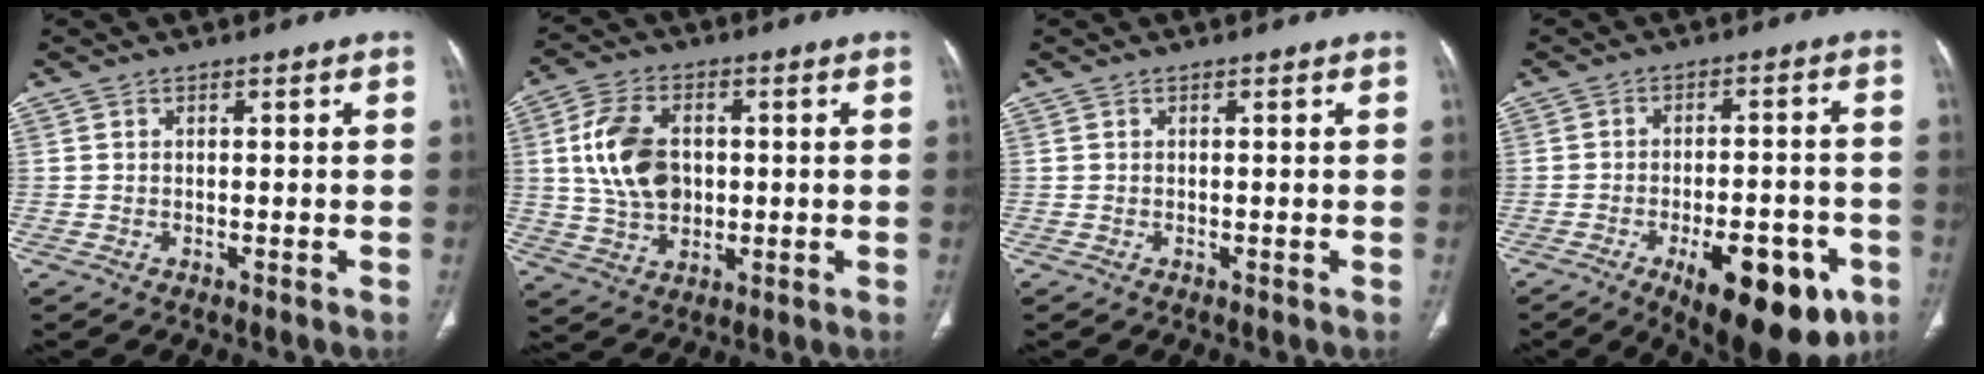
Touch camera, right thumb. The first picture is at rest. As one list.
[{"total": 12.2, "force": [1.4, 8.3, 8.8], "torque": [-0.159, 0.003, 0.031]}, {"total": 0.0}, {"total": 17.5, "force": [-8.1, 7.4, 13.7], "torque": [-0.141, 0.028, -0.098]}]